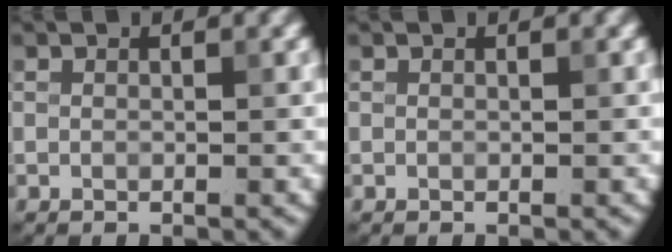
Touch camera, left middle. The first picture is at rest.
{"total": 0.0}